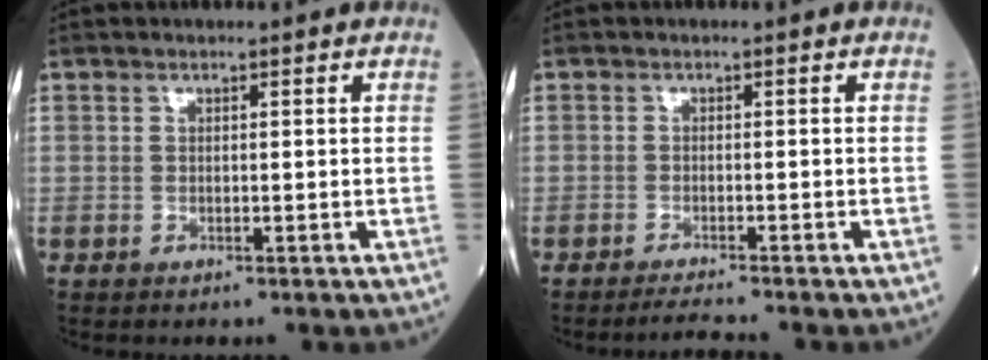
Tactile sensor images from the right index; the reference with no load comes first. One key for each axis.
{"total": 2.7, "fx": -2.5, "fy": -0.8, "fz": 0.5, "tx": -0.016, "ty": -0.014, "tz": -0.045}